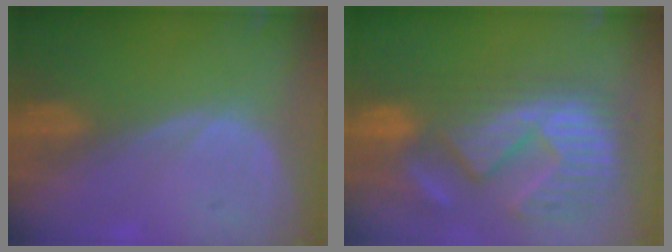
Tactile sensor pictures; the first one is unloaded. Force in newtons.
{"total": 13.2, "press": 12.1, "slide": 5.4}